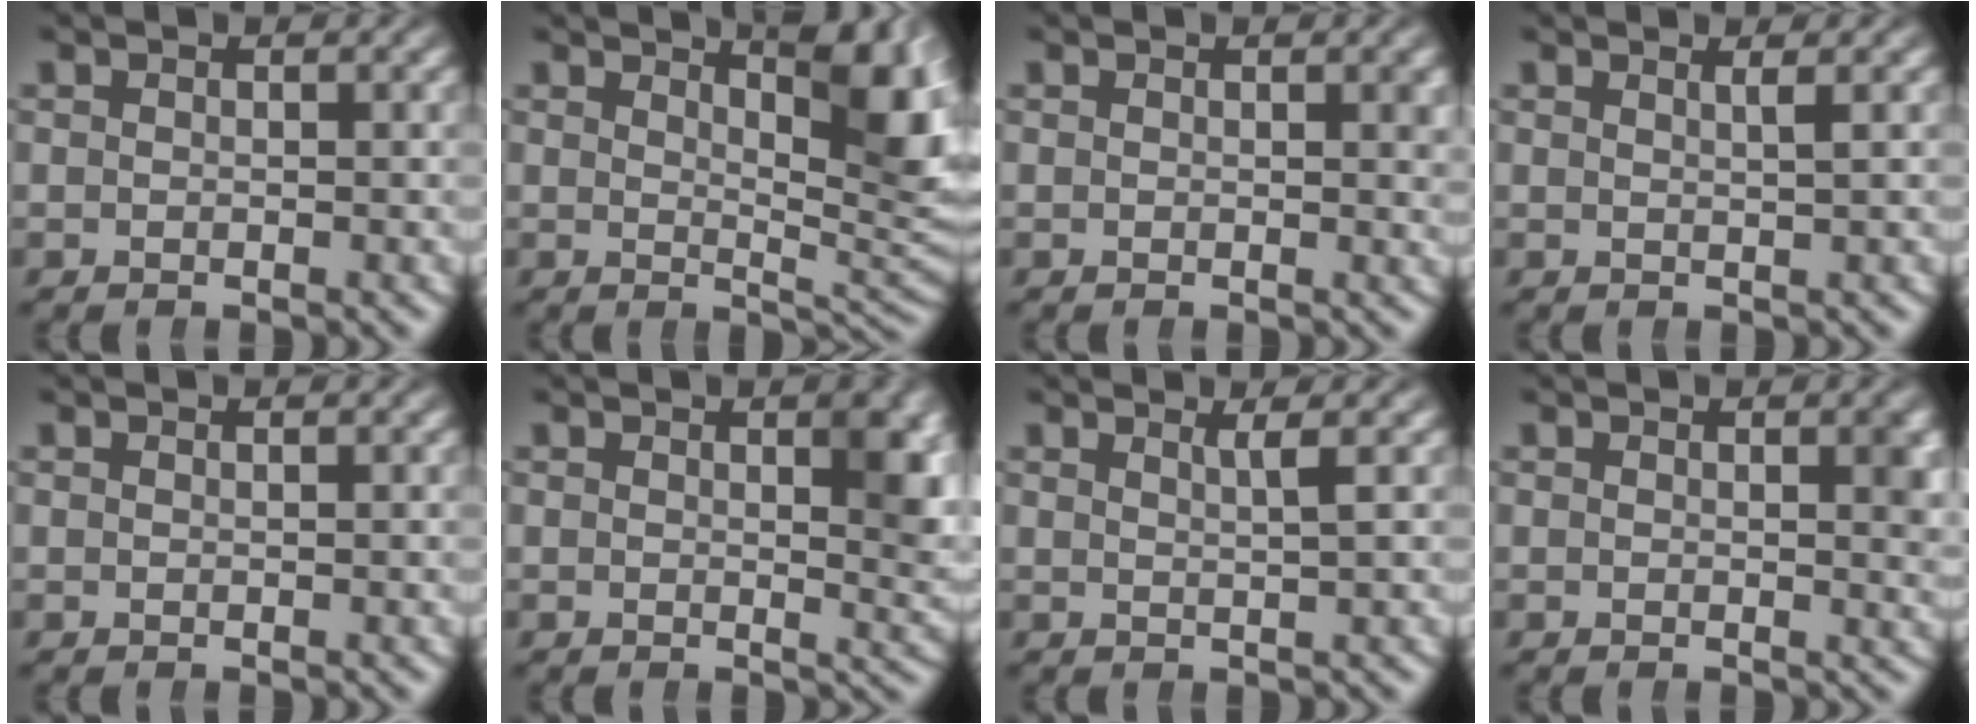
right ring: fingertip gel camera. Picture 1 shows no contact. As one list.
[{"total": 8.1, "force": [3.1, 2.2, 7.2], "torque": [-0.079, -0.015, 0.052]}, {"total": 0.6, "force": [0.3, 0.1, 0.6], "torque": [-0.006, -0.006, 0.005]}, {"total": 1.1, "force": [0.7, -0.8, 0.5], "torque": [-0.010, -0.008, 0.015]}, {"total": 0.0}, {"total": 3.4, "force": [0.8, 1.1, 3.1], "torque": [-0.034, -0.010, 0.014]}, {"total": 1.5, "force": [0.9, -0.9, 0.8], "torque": [-0.014, -0.007, 0.020]}, {"total": 1.6, "force": [0.4, 0.3, 1.5], "torque": [-0.016, -0.006, 0.006]}]